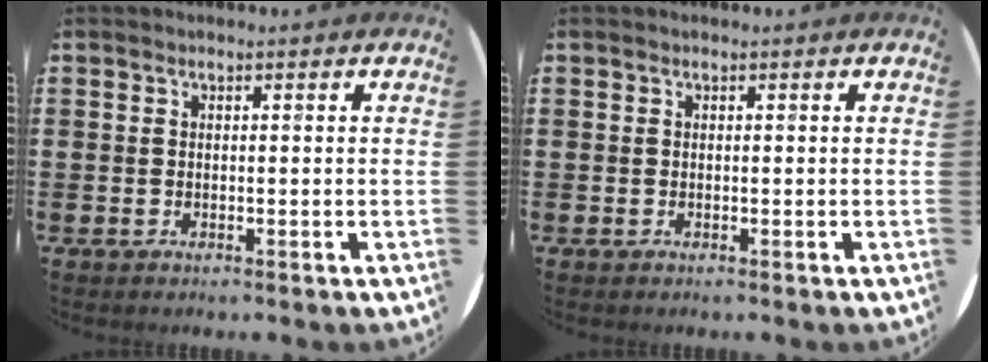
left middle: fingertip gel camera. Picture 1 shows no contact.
{"total": 0.0}